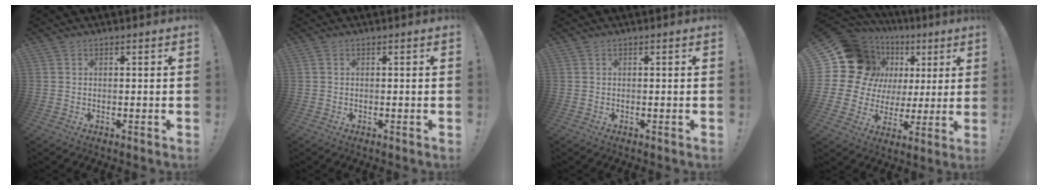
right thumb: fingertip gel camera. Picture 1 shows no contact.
{"total": 0.0}
{"total": 0.0}
{"total": 17.3, "force": [6.7, 13.7, 8.2], "torque": [-0.126, -0.047, 0.153]}